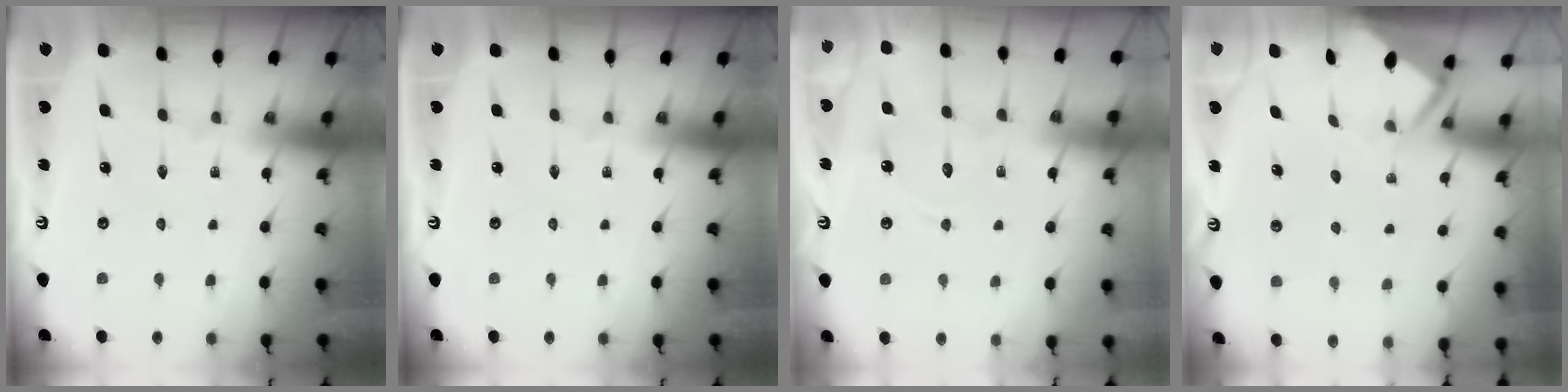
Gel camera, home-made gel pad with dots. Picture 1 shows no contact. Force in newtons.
{"total": 0.0}
{"total": 8.9, "press": 8.8, "slide": 0.7}
{"total": 3.9, "press": 3.9, "slide": 0.3}